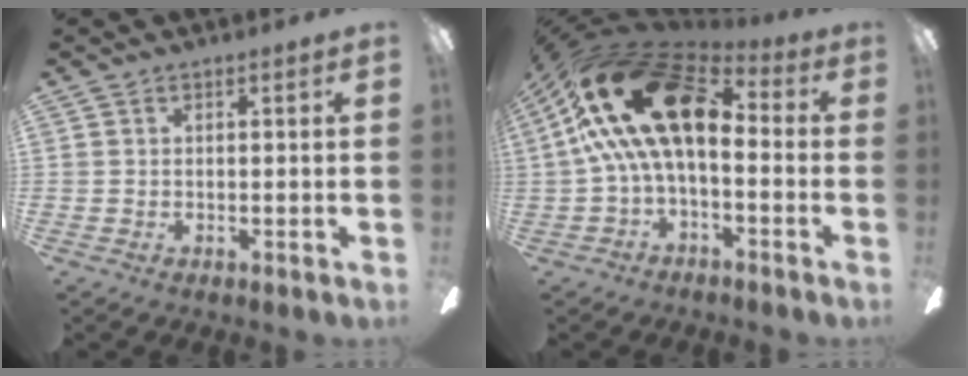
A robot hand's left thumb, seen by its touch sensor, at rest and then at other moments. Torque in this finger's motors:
{"motor_torque": [-0.53, 2.25, 2.77, 0.00, 0.27]}